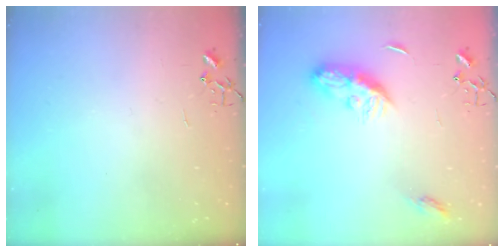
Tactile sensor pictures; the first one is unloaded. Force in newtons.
{"total": 9.3, "press": 9.3, "slide": 0.3}